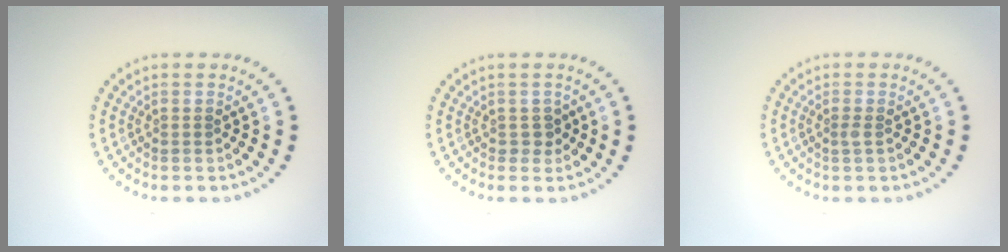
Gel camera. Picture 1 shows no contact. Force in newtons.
{"total": 1.1, "press": 0.9, "slide": 0.6}
{"total": 0.6, "press": 0.5, "slide": 0.3}